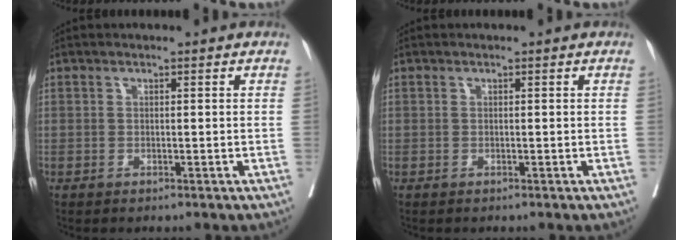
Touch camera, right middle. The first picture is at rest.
{"total": 0.0}